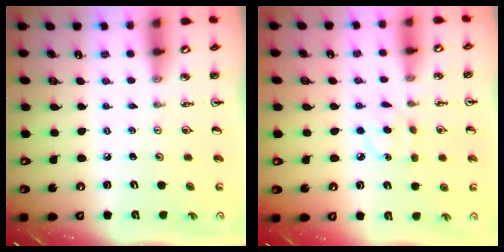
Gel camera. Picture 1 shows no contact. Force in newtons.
{"total": 5.6, "press": 5.5, "slide": 0.6}